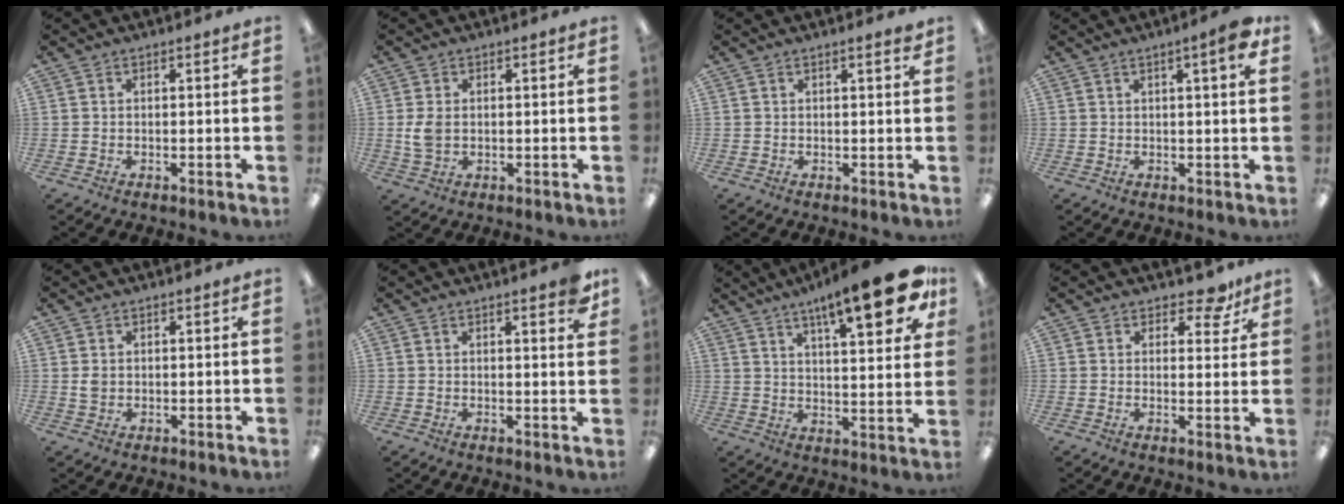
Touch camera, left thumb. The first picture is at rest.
{"total": 5.0, "force": [0.1, 3.6, 3.5], "torque": [-0.078, -0.002, -0.003]}
{"total": 1.1, "force": [1.0, 0.0, 0.6], "torque": [-0.004, -0.003, 0.015]}
{"total": 4.7, "force": [2.4, 0.7, 3.9], "torque": [-0.064, -0.001, 0.037]}
{"total": 2.2, "force": [0.4, 1.9, 1.0], "torque": [-0.013, 0.001, 0.005]}
{"total": 3.7, "force": [2.9, 0.7, 2.3], "torque": [-0.028, -0.014, 0.045]}
{"total": 17.6, "force": [10.5, 4.5, 13.4], "torque": [-0.193, -0.052, 0.159]}
{"total": 5.6, "force": [4.2, 3.0, 2.3], "torque": [-0.015, -0.024, 0.070]}